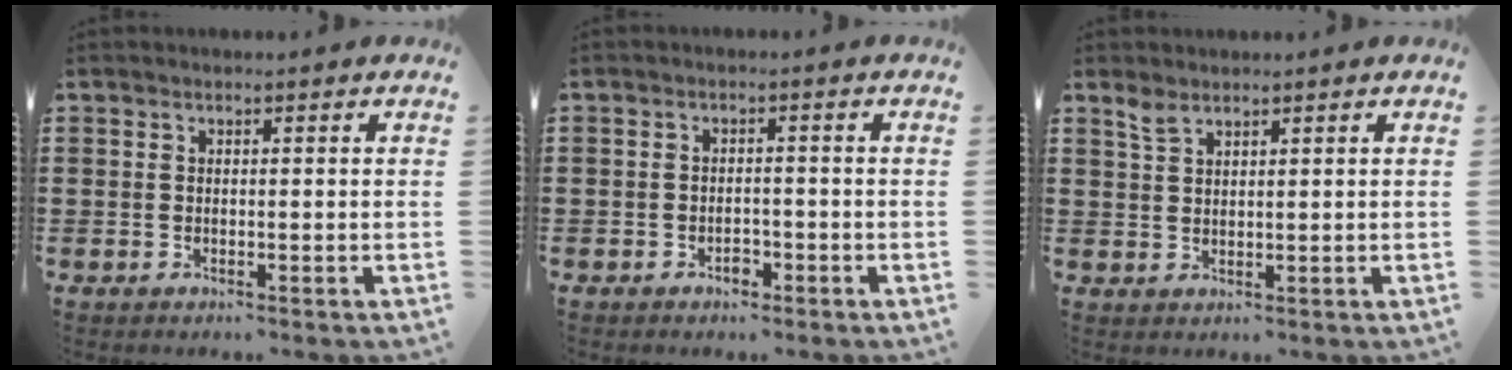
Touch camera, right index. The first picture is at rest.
{"total": 1.6, "force": [-1.1, 0.9, 0.7], "torque": [-0.019, -0.004, -0.023]}
{"total": 2.2, "force": [1.8, 0.7, 1.0], "torque": [-0.024, 0.001, 0.034]}